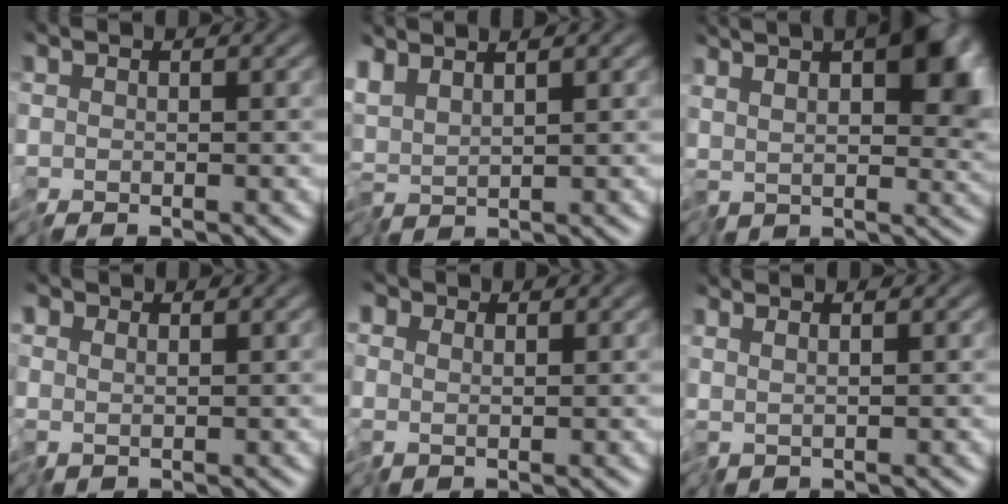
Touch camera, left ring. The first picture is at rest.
{"total": 2.3, "force": [1.9, 0.3, 1.3], "torque": [-0.033, 0.006, 0.041]}
{"total": 9.2, "force": [3.8, 3.7, 7.5], "torque": [-0.119, 0.007, 0.069]}
{"total": 0.8, "force": [0.6, 0.5, 0.1], "torque": [-0.002, 0.003, 0.010]}
{"total": 2.0, "force": [1.0, 1.6, 0.7], "torque": [-0.021, 0.010, 0.014]}
{"total": 0.9, "force": [0.7, -0.5, 0.3], "torque": [-0.008, 0.004, 0.017]}